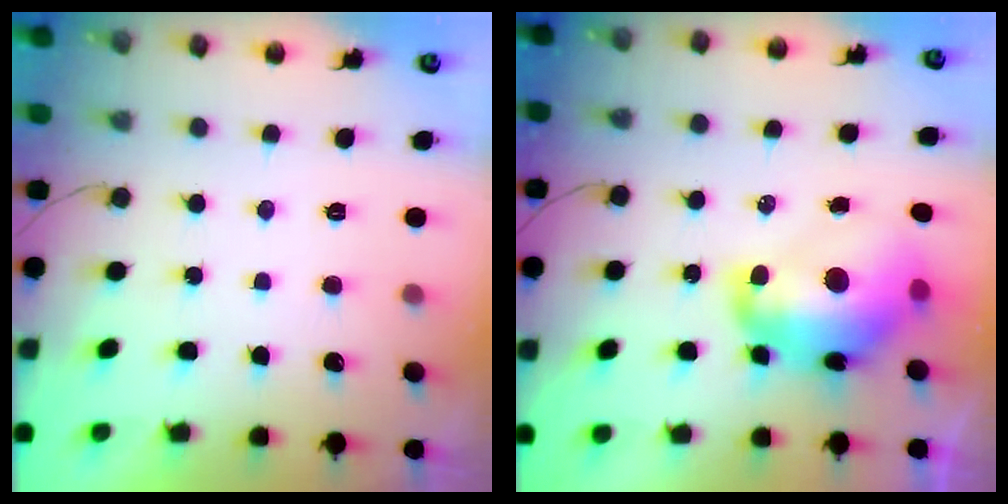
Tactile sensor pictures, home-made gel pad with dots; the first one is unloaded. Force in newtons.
{"total": 15.9, "press": 15.9, "slide": 1.3}